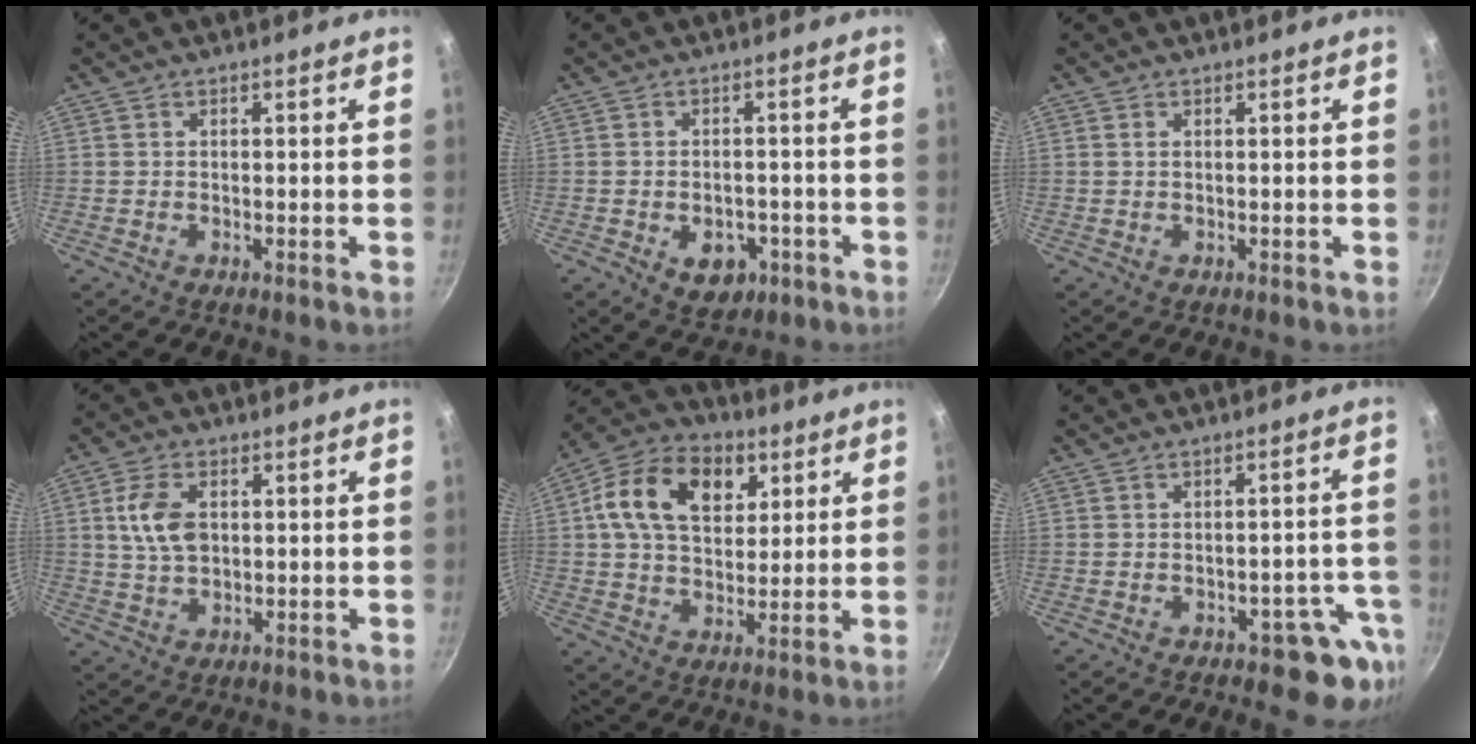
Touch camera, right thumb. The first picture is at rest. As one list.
[{"total": 7.1, "force": [-2.6, 5.0, 4.3], "torque": [-0.038, 0.009, -0.027]}, {"total": 0.7, "force": [0.2, 0.4, 0.5], "torque": [-0.009, 0.001, 0.004]}, {"total": 8.1, "force": [1.5, 5.1, 6.1], "torque": [-0.107, 0.000, 0.026]}, {"total": 17.4, "force": [5.7, 11.9, 11.4], "torque": [-0.169, 0.003, 0.082]}, {"total": 7.4, "force": [-3.5, 4.1, 5.0], "torque": [-0.005, 0.036, -0.034]}]